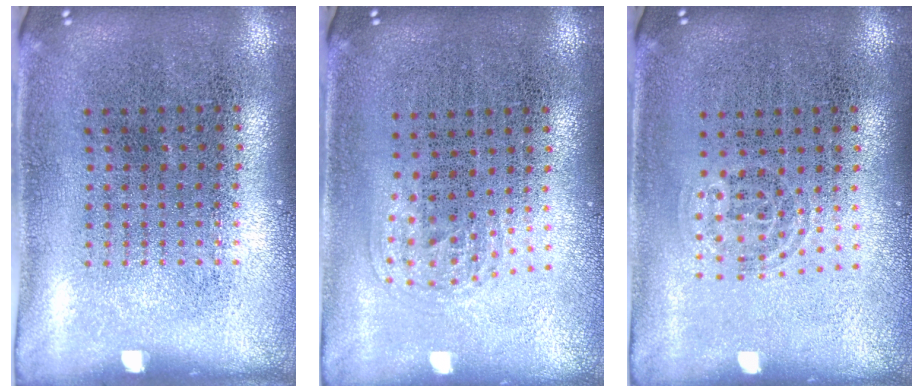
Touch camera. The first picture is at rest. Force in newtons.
{"total": 1.0, "press": 0.6, "slide": 0.8}
{"total": 0.9, "press": 0.5, "slide": 0.7}